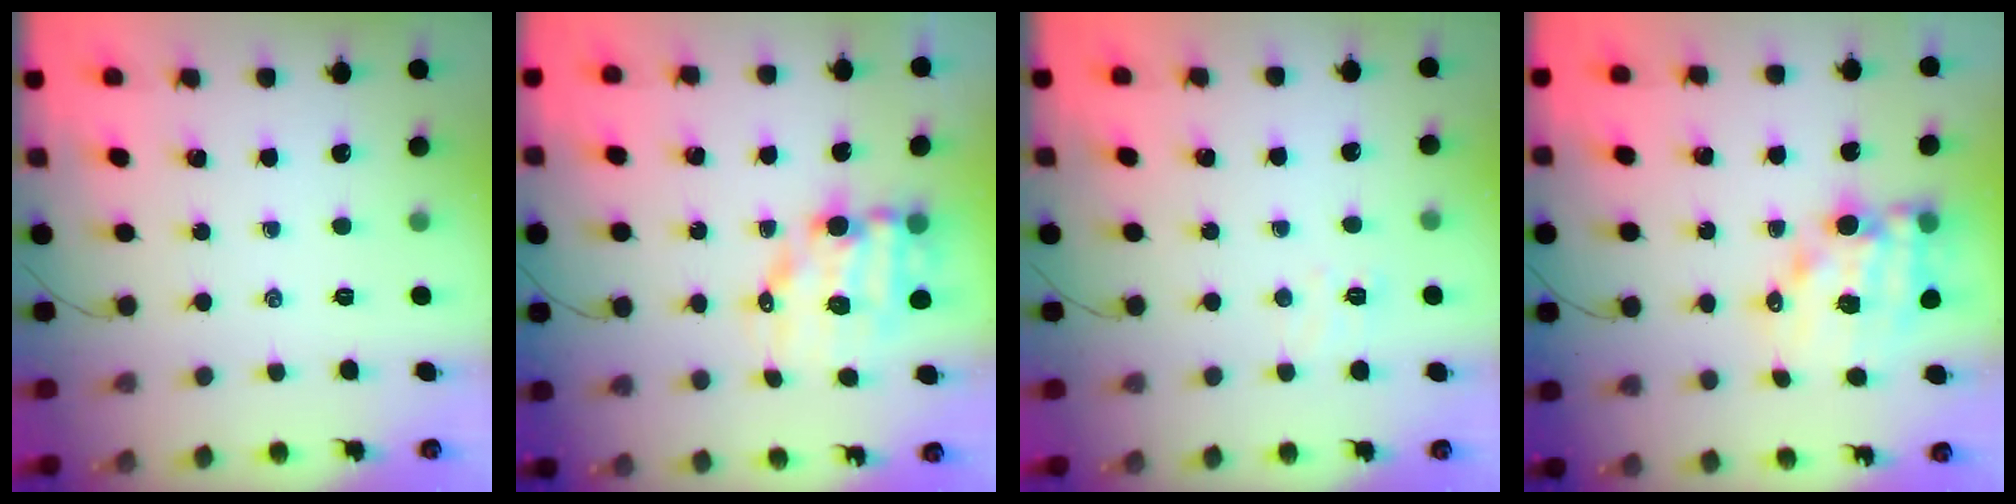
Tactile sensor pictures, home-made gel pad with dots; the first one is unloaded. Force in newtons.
{"total": 9.5, "press": 9.2, "slide": 2.4}
{"total": 4.6, "press": 4.5, "slide": 1.1}
{"total": 12.0, "press": 11.5, "slide": 3.3}